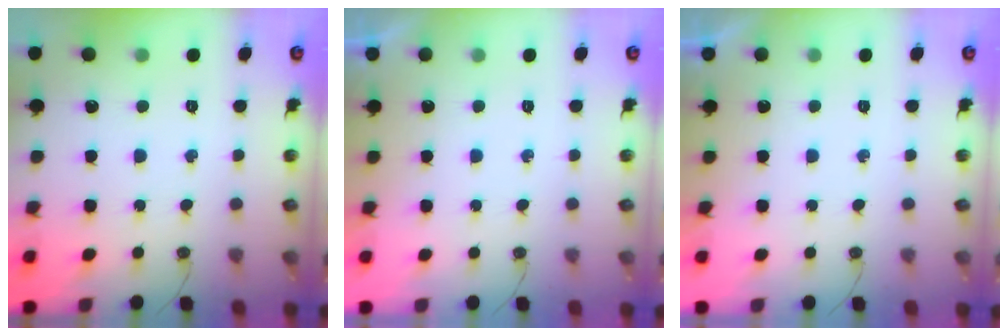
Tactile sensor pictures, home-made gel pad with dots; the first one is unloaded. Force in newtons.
{"total": 0.0}
{"total": 0.0}